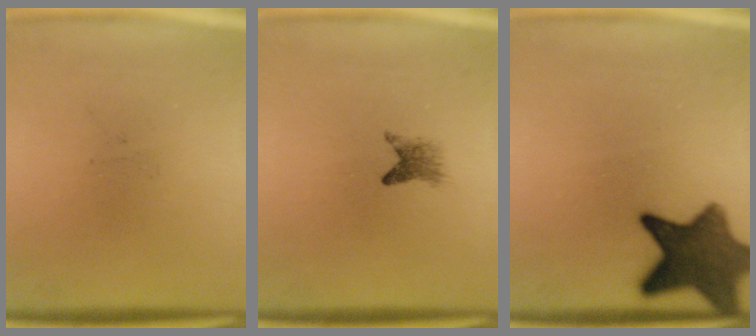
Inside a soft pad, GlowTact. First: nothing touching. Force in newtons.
{"total": 2.0}
{"total": 11.3}